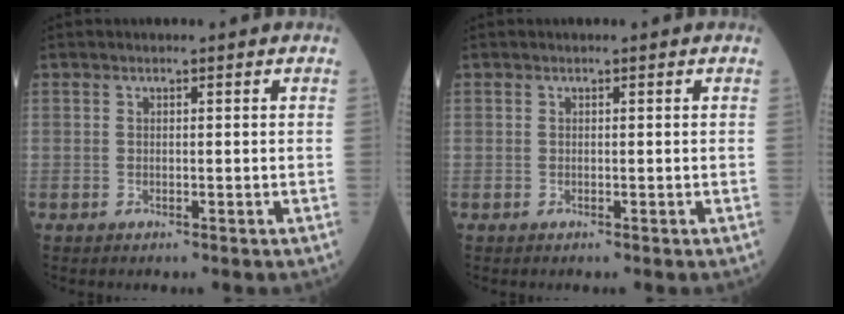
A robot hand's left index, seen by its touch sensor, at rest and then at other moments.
{"total": 0.0}